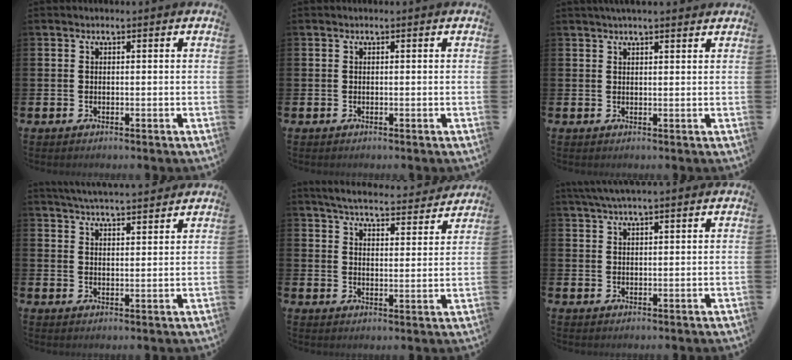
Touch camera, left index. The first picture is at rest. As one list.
[{"total": 0.0}, {"total": 2.2, "force": [2.1, 0.0, 0.8], "torque": [-0.009, -0.007, 0.035]}, {"total": 4.7, "force": [4.6, -0.1, 0.5], "torque": [-0.020, -0.025, 0.083]}, {"total": 5.6, "force": [5.5, 0.6, 1.2], "torque": [-0.041, -0.037, 0.094]}, {"total": 3.7, "force": [3.1, 0.3, 1.8], "torque": [-0.041, -0.002, 0.057]}]